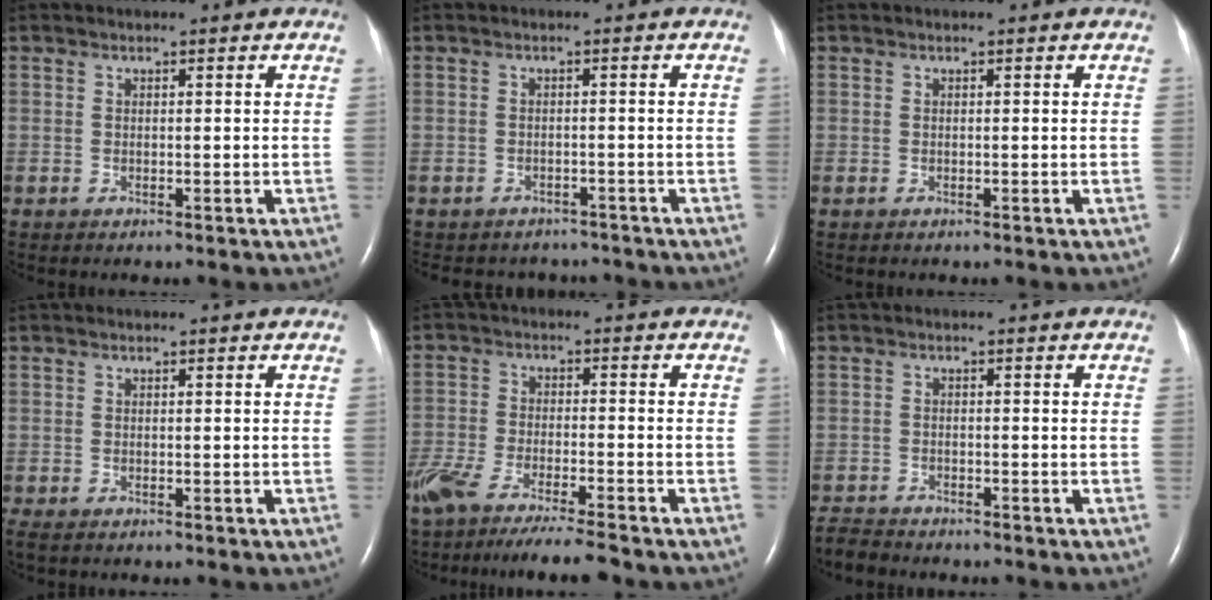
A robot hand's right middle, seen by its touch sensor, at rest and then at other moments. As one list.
[{"total": 5.9, "force": [-5.4, 2.4, 0.3], "torque": [-0.006, 0.007, -0.061]}, {"total": 0.0}, {"total": 1.7, "force": [-1.2, 0.7, 0.9], "torque": [-0.017, -0.005, -0.017]}, {"total": 13.9, "force": [-11.6, 1.0, 7.6], "torque": [-0.143, -0.039, -0.195]}, {"total": 3.1, "force": [-3.1, 0.3, 0.0], "torque": [-0.002, -0.014, -0.057]}]